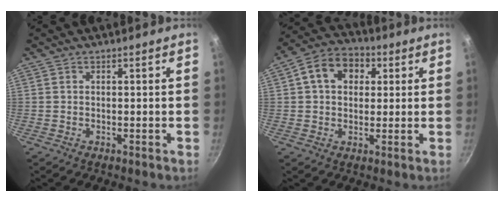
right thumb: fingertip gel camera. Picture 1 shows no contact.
{"total": 10.4, "force": [2.9, 7.9, 6.2], "torque": [-0.076, 0.017, 0.030]}